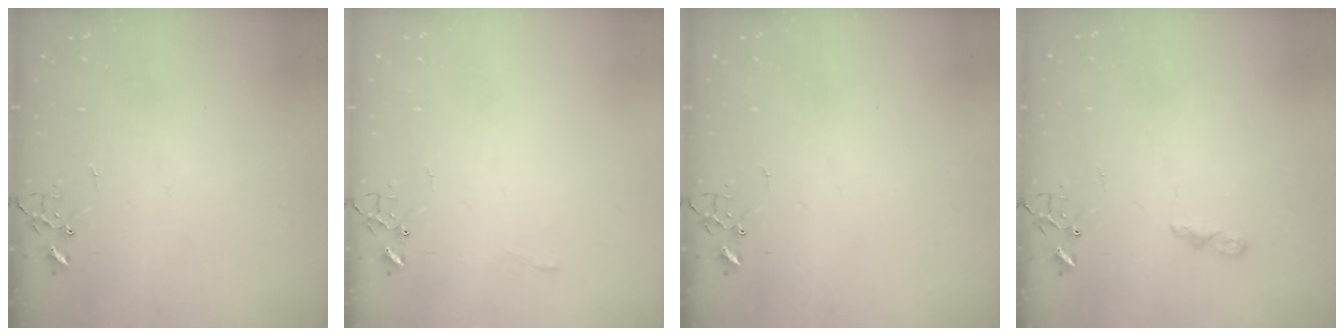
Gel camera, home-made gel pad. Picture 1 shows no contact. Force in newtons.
{"total": 4.8, "press": 4.8, "slide": 0.6}
{"total": 0.0}
{"total": 5.0, "press": 5.0, "slide": 0.5}